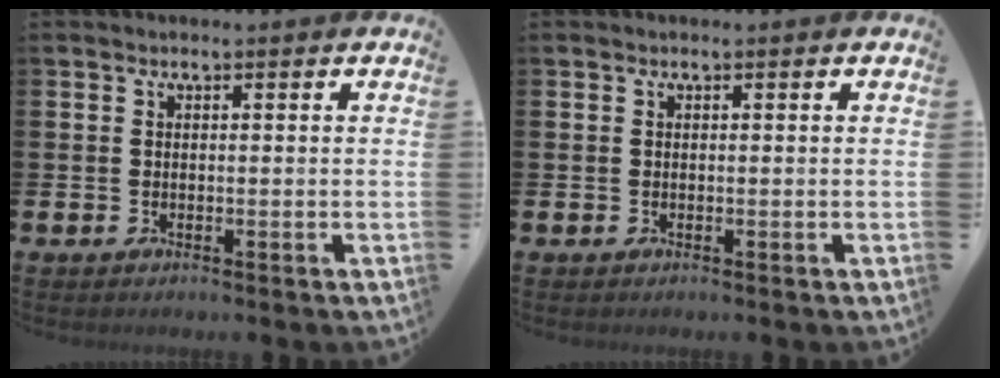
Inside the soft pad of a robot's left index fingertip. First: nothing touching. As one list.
[{"total": 0.0}]